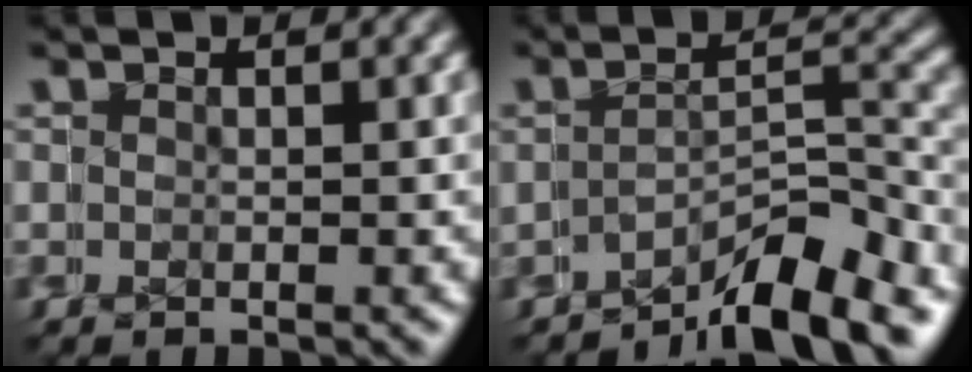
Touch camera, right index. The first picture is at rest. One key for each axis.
{"total": 7.5, "fx": -6.5, "fy": 1.0, "fz": 3.5, "tx": -0.012, "ty": 0.005, "tz": -0.096}